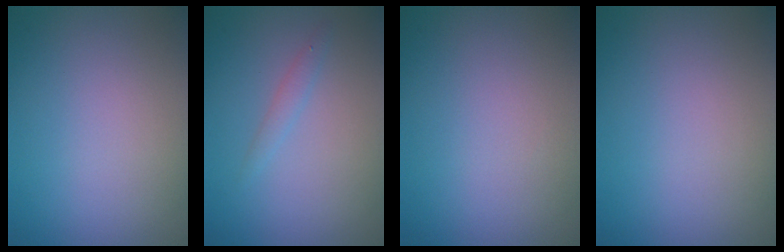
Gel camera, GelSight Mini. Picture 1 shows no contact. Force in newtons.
{"total": 0.9, "press": 0.9, "slide": 0.1}
{"total": 0.0}
{"total": 0.0}